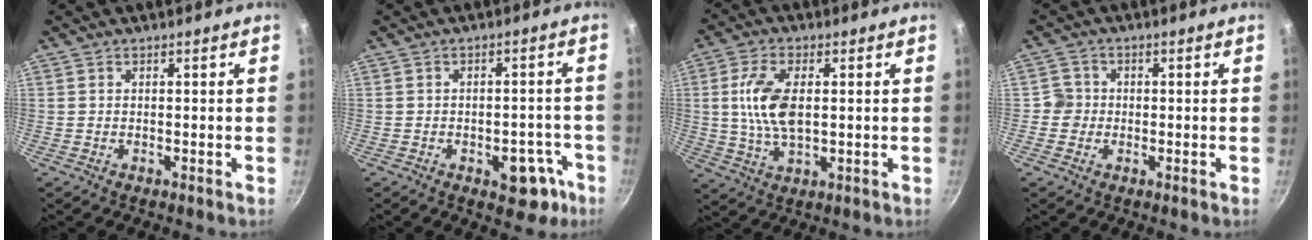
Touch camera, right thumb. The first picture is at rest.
{"total": 7.6, "force": [-3.7, 4.2, 5.1], "torque": [-0.035, 0.033, -0.039]}
{"total": 10.3, "force": [1.2, 5.1, 8.8], "torque": [-0.187, -0.003, 0.026]}
{"total": 3.0, "force": [-0.5, 2.9, 0.4], "torque": [0.014, 0.010, -0.015]}